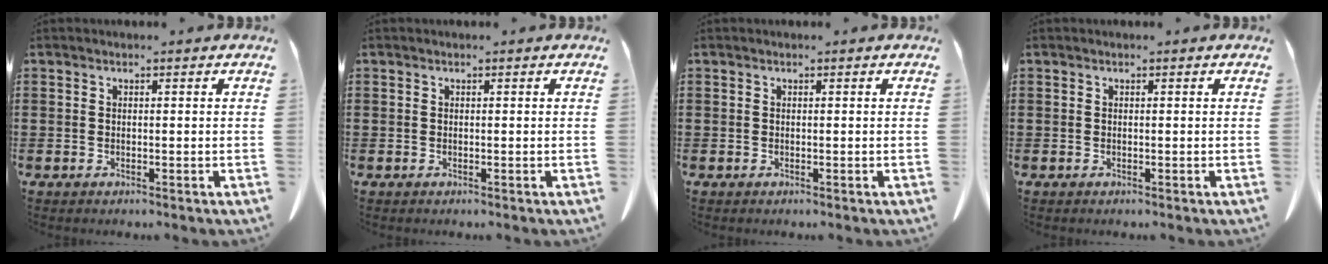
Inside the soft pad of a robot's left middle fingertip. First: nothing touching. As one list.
[{"total": 0.0}, {"total": 0.0}, {"total": 0.0}]